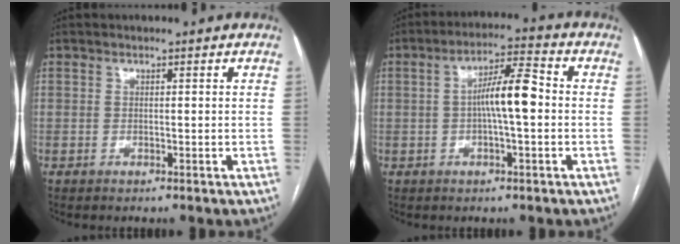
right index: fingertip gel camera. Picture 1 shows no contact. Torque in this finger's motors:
{"motor_torque": [1.32, -0.21, 0.63, 0.15]}